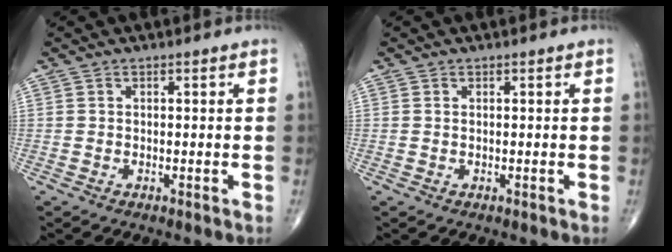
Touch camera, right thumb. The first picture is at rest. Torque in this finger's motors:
{"motor_torque": [-0.07, 0.20, 0.12, 0.07, 0.02]}